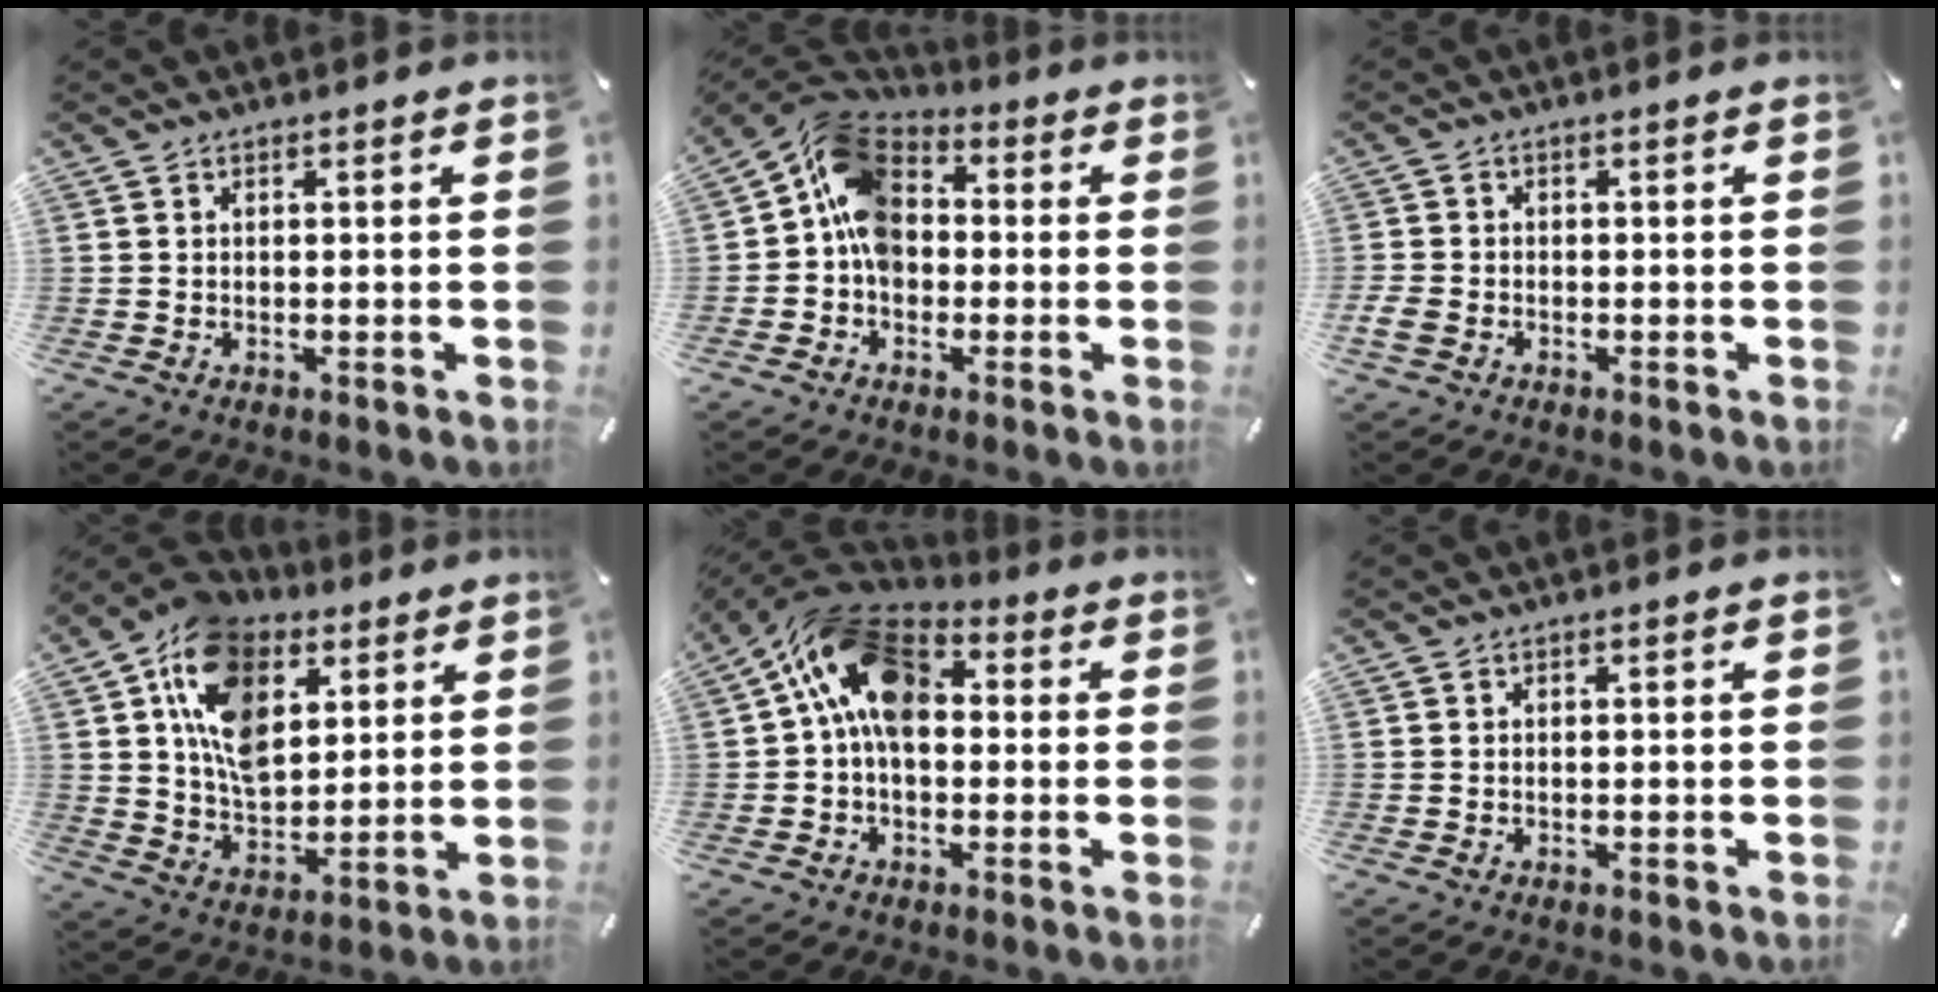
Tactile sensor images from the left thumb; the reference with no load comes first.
{"total": 12.2, "force": [0.0, 9.7, 7.5], "torque": [-0.145, 0.020, -0.002]}
{"total": 2.7, "force": [-1.2, 2.1, 1.4], "torque": [-0.036, -0.001, -0.024]}
{"total": 16.3, "force": [6.7, 11.4, 9.6], "torque": [-0.186, -0.016, 0.125]}
{"total": 15.4, "force": [2.3, 10.2, 11.3], "torque": [-0.209, 0.005, 0.040]}
{"total": 0.0}